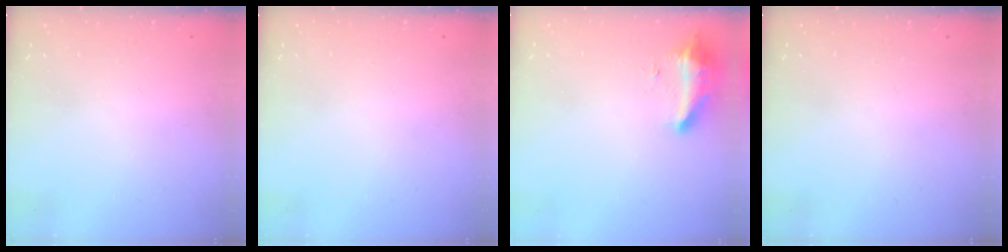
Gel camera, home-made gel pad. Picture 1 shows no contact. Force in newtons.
{"total": 0.0}
{"total": 9.1, "press": 9.1, "slide": 0.0}
{"total": 0.0}